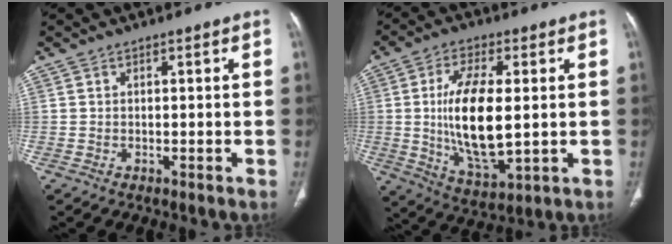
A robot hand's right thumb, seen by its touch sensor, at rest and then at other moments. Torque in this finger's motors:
{"motor_torque": [2.40, 2.61, 2.40, 0.36, 0.76]}